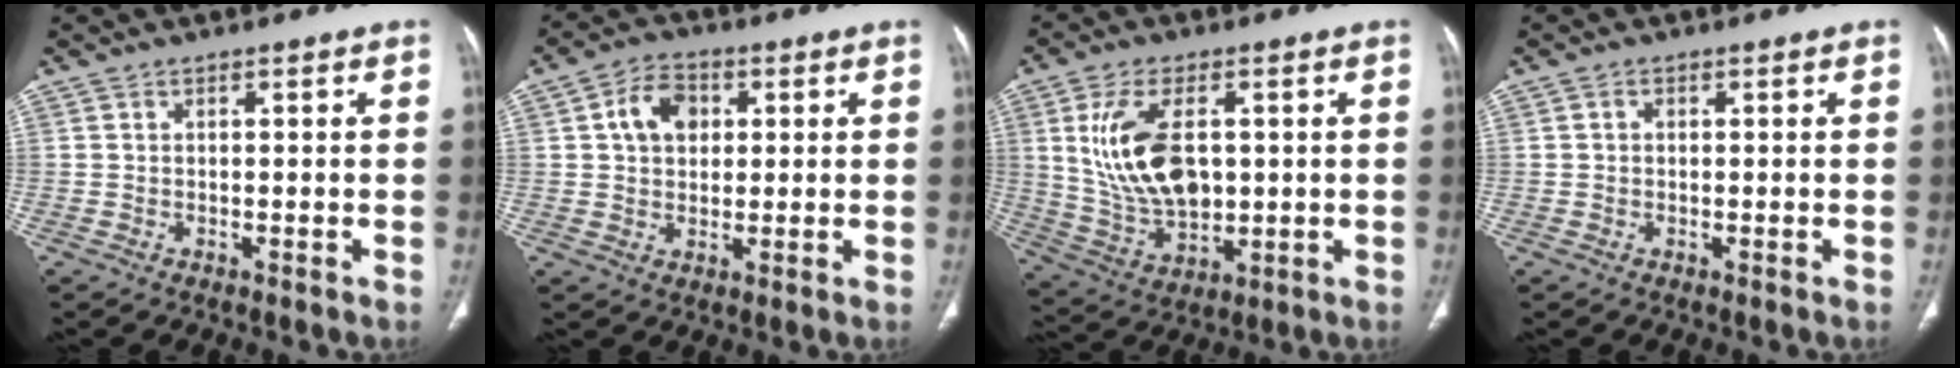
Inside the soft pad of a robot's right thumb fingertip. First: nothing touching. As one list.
[{"total": 7.5, "force": [1.9, 5.5, 4.7], "torque": [-0.061, 0.005, 0.028]}, {"total": 15.0, "force": [2.6, 8.7, 12.0], "torque": [-0.221, -0.009, 0.062]}, {"total": 0.7, "force": [0.1, 0.6, 0.3], "torque": [-0.004, 0.002, 0.001]}]